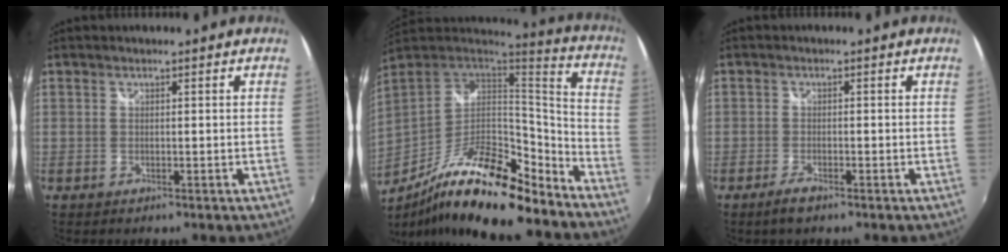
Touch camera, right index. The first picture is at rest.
{"total": 22.8, "force": [-15.4, 5.9, 15.7], "torque": [-0.280, -0.028, -0.268]}
{"total": 2.4, "force": [-1.8, 1.0, 1.3], "torque": [-0.034, -0.005, -0.039]}